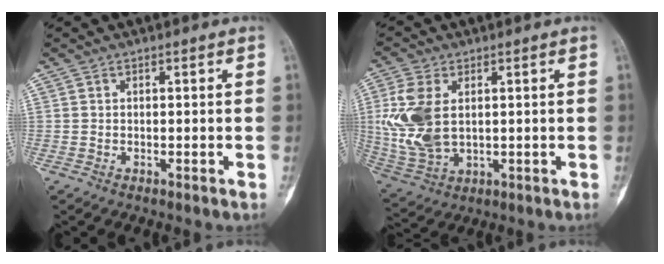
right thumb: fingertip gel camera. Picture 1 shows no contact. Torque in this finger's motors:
{"motor_torque": [0.09, 0.31, 1.26, 0.18, 0.35]}